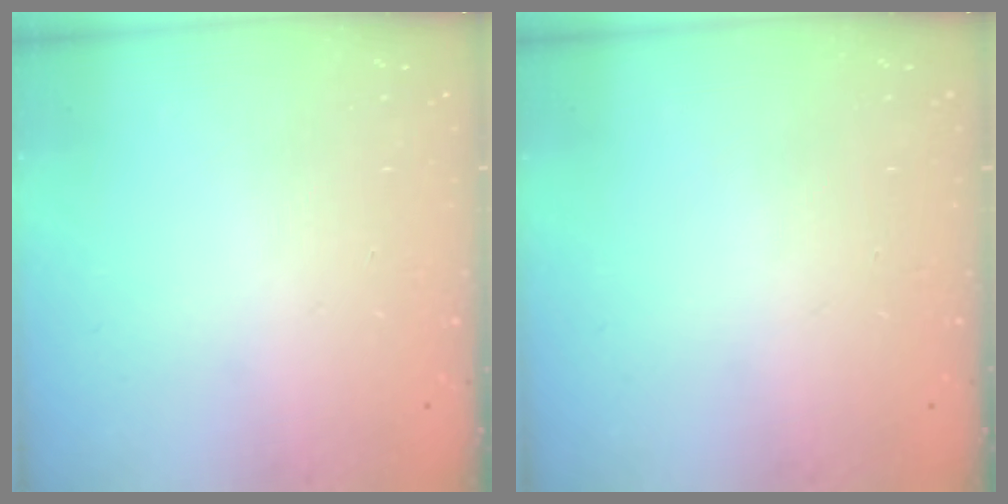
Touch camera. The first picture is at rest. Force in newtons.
{"total": 0.0}